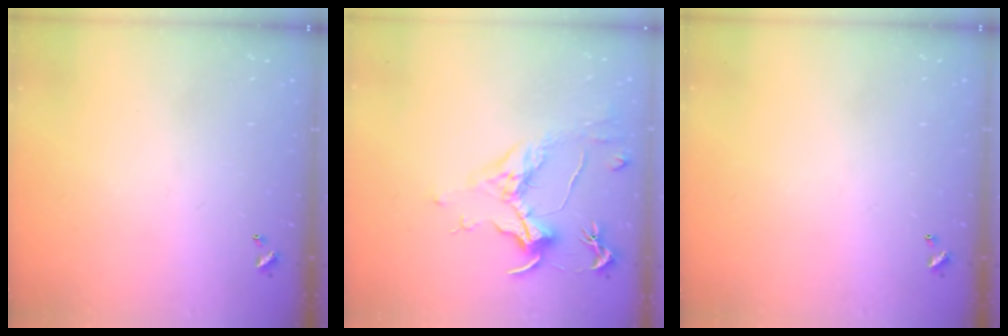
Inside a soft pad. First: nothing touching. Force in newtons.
{"total": 1.8, "press": 1.6, "slide": 0.9}
{"total": 0.0}